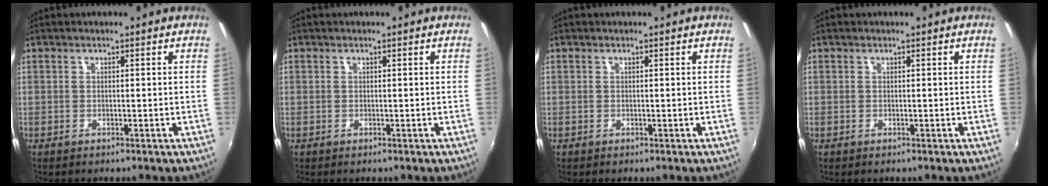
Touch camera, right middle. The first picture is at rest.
{"total": 0.0}
{"total": 0.0}
{"total": 0.0}